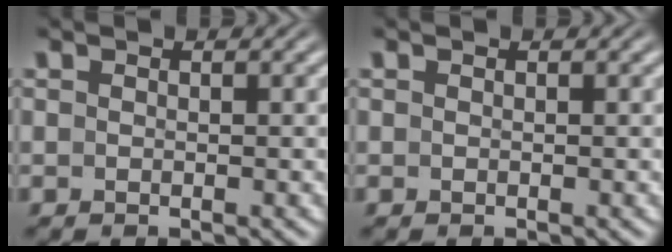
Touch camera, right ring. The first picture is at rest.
{"total": 0.0}